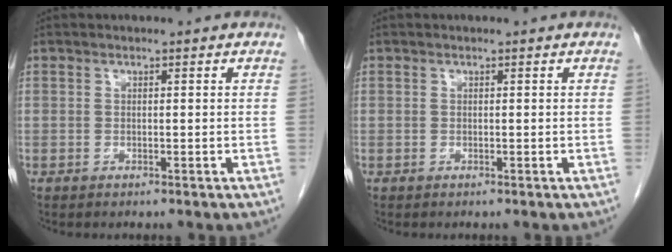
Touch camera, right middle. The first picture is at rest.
{"total": 0.0}